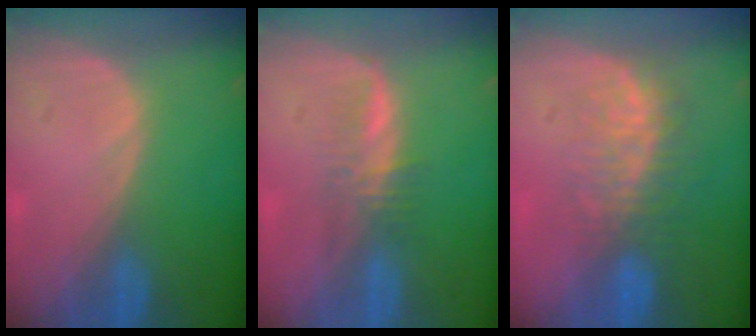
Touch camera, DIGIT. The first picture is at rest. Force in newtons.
{"total": 3.1, "press": 3.1, "slide": 0.5}
{"total": 7.6, "press": 7.1, "slide": 2.8}